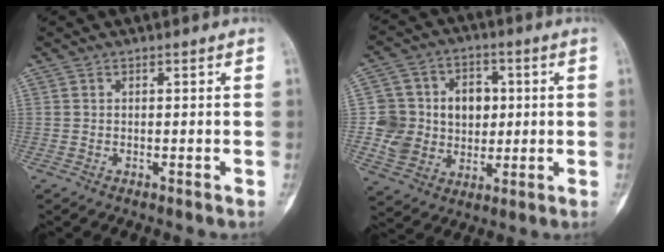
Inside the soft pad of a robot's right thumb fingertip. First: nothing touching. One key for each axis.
{"total": 14.1, "fx": 0.8, "fy": 12.5, "fz": 6.5, "tx": -0.072, "ty": 0.021, "tz": 0.028}